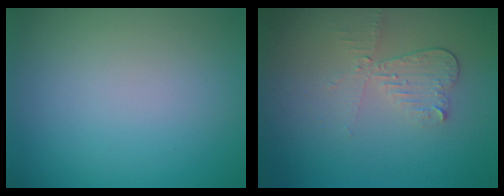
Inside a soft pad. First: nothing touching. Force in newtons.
{"total": 2.3, "press": 2.1, "slide": 0.8}